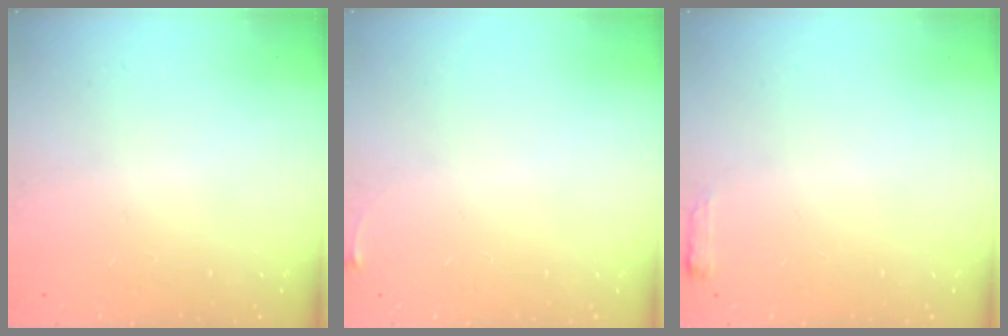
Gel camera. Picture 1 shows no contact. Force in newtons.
{"total": 2.6, "press": 2.6, "slide": 0.6}
{"total": 2.7, "press": 2.6, "slide": 0.5}